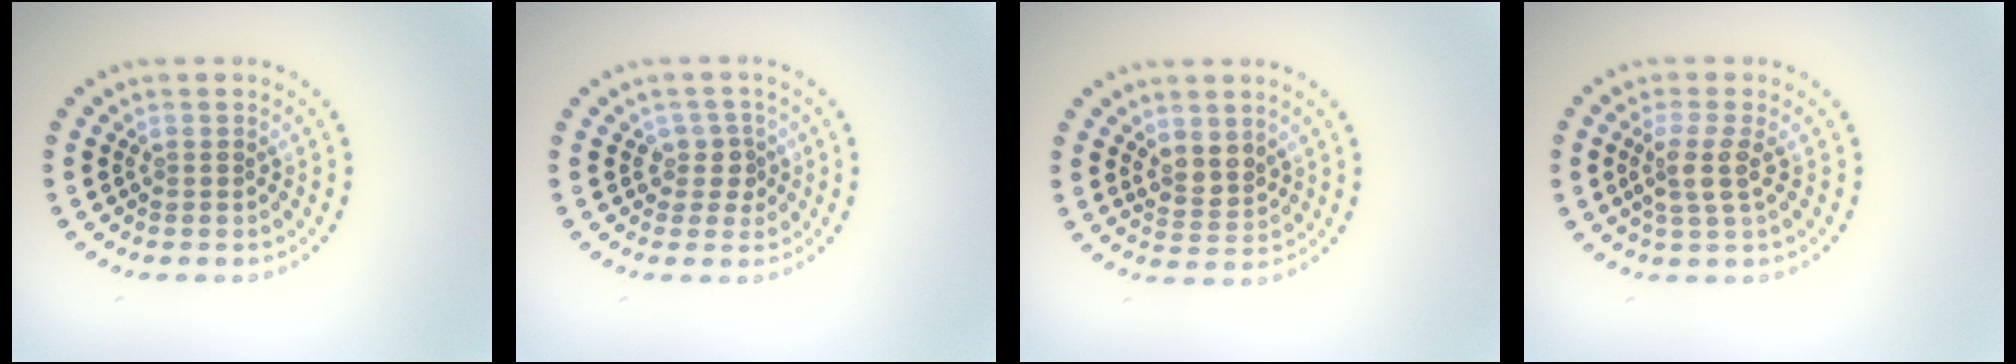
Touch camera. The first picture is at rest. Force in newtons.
{"total": 2.0, "press": 1.6, "slide": 1.2}
{"total": 2.1, "press": 1.8, "slide": 1.1}
{"total": 2.6, "press": 2.2, "slide": 1.5}